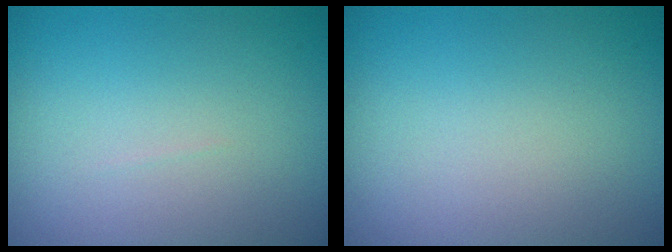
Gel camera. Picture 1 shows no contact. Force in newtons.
{"total": 0.0}